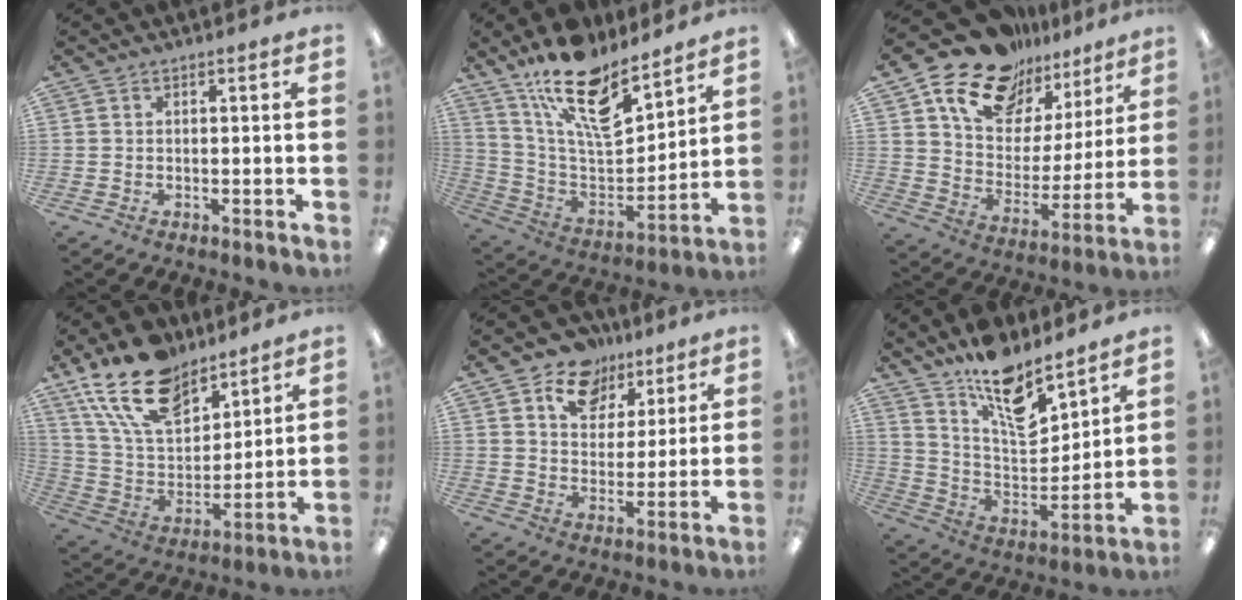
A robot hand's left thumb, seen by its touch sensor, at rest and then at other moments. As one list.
[{"total": 19.4, "force": [14.1, 7.5, 11.1], "torque": [-0.195, -0.094, 0.249]}, {"total": 17.8, "force": [13.6, 9.8, 5.9], "torque": [-0.127, -0.094, 0.245]}, {"total": 19.1, "force": [13.1, 10.1, 9.5], "torque": [-0.186, -0.062, 0.242]}, {"total": 11.3, "force": [7.4, 7.8, 3.7], "torque": [-0.052, -0.042, 0.135]}, {"total": 15.0, "force": [11.7, 5.4, 7.7], "torque": [-0.130, -0.084, 0.204]}]